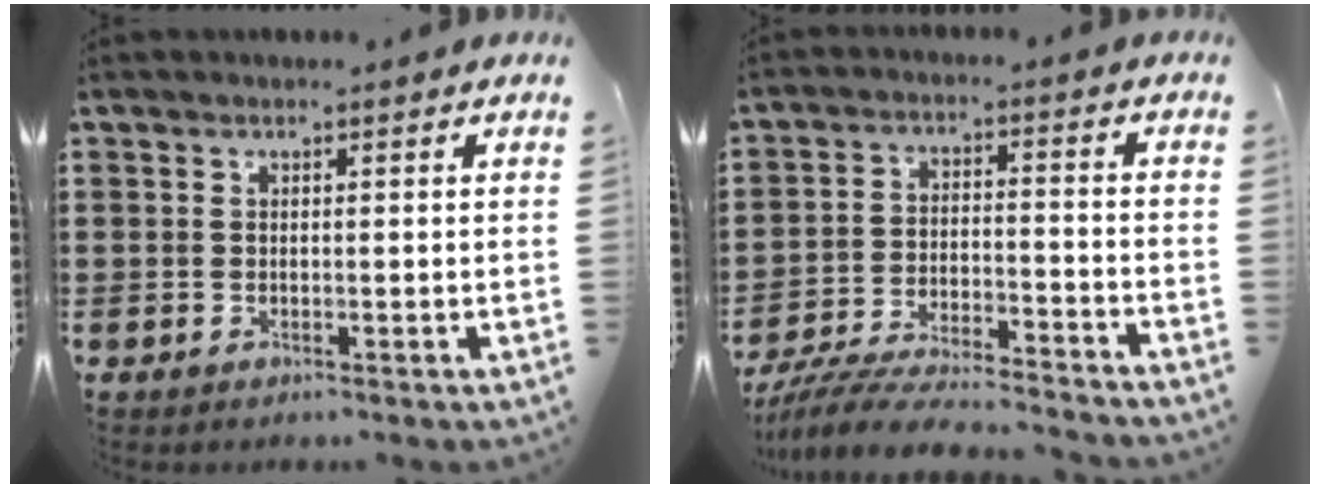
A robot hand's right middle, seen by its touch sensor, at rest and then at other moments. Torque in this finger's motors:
{"motor_torque": [1.35, -0.79, 0.25, 0.21]}